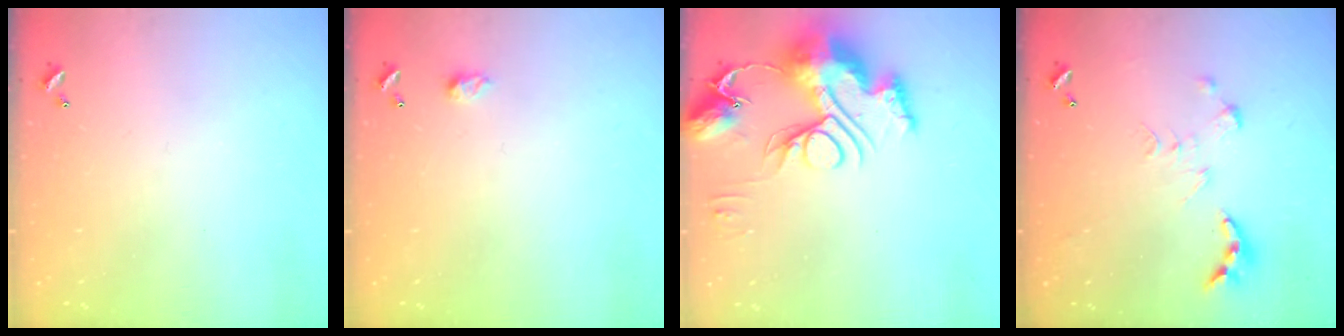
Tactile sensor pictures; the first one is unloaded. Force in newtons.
{"total": 5.4, "press": 5.3, "slide": 0.7}
{"total": 16.7, "press": 16.6, "slide": 1.8}
{"total": 0.0}